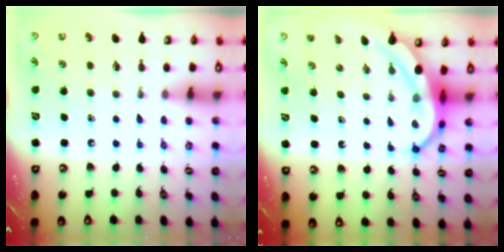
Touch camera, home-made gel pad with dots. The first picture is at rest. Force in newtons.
{"total": 7.0, "press": 6.9, "slide": 1.0}